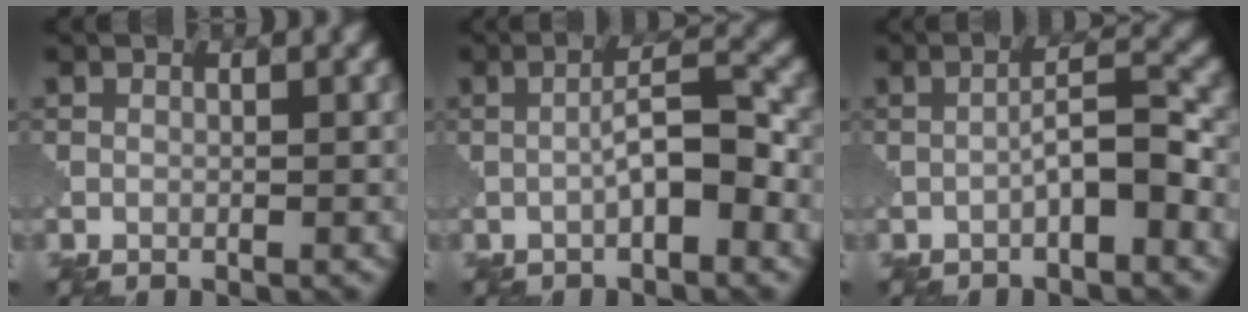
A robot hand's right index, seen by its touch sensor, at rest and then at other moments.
{"total": 3.7, "force": [-1.2, 0.8, 3.4], "torque": [-0.061, 0.011, -0.025]}
{"total": 3.3, "force": [-1.4, 0.7, 2.9], "torque": [-0.051, 0.014, -0.030]}